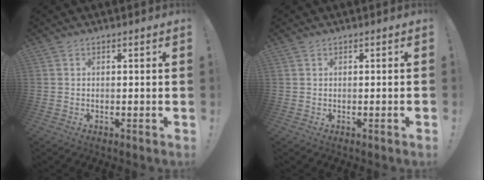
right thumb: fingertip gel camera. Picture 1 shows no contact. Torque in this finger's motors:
{"motor_torque": [0.12, 0.12, 0.07, 0.09, 0.06]}